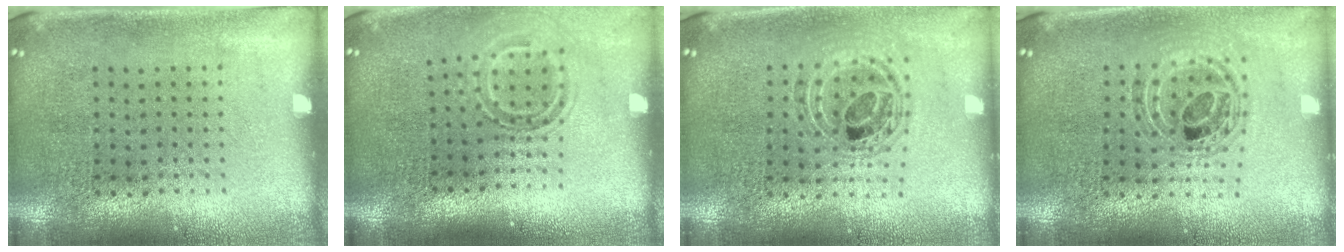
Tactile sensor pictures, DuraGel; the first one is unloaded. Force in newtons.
{"total": 1.6, "press": 1.0, "slide": 1.2}
{"total": 0.8, "press": 0.8, "slide": 0.2}
{"total": 0.8, "press": 0.8, "slide": 0.2}